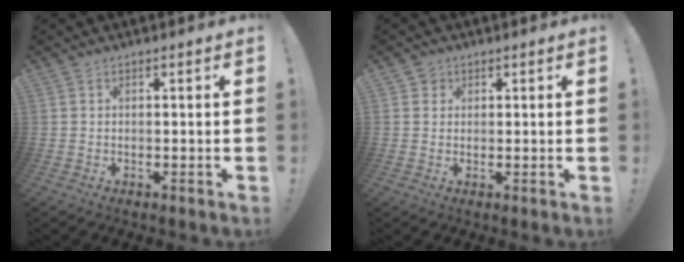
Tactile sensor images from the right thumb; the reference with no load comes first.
{"total": 2.1, "force": [1.1, 1.8, 0.3], "torque": [-0.003, -0.002, 0.018]}